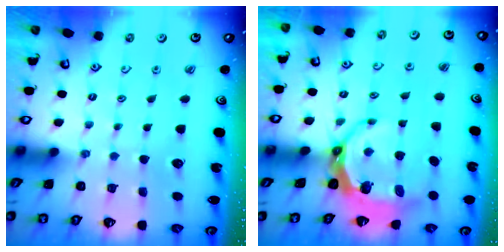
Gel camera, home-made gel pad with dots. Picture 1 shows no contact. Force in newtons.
{"total": 7.9, "press": 6.9, "slide": 3.8}